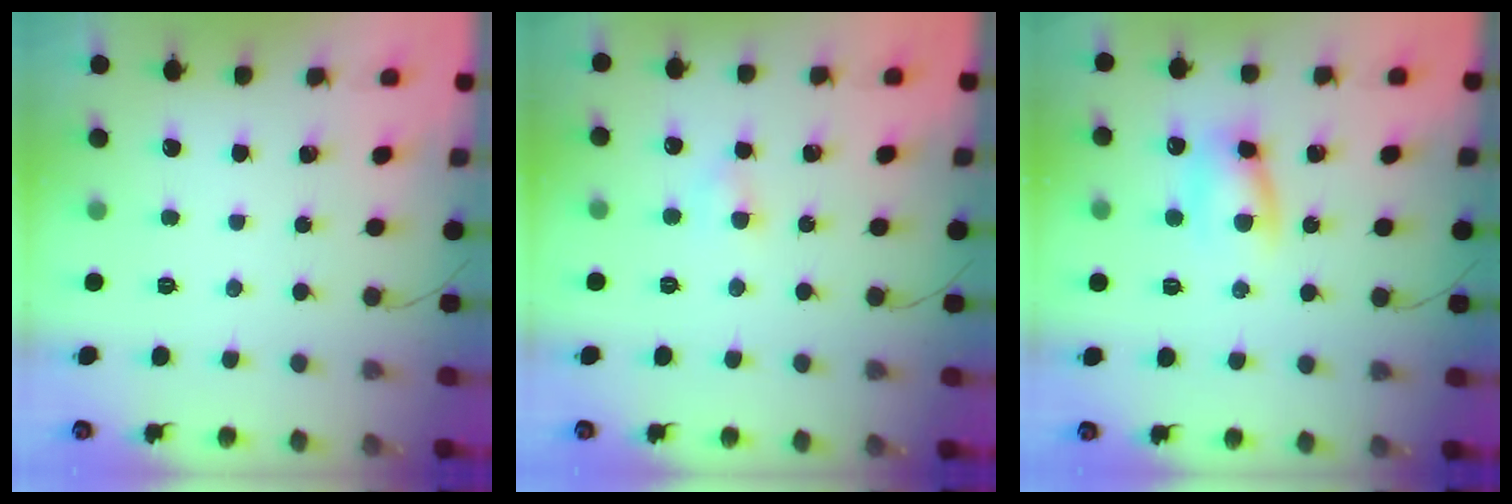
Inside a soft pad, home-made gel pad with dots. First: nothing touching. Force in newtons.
{"total": 3.0, "press": 2.8, "slide": 1.0}
{"total": 8.8, "press": 8.7, "slide": 1.1}